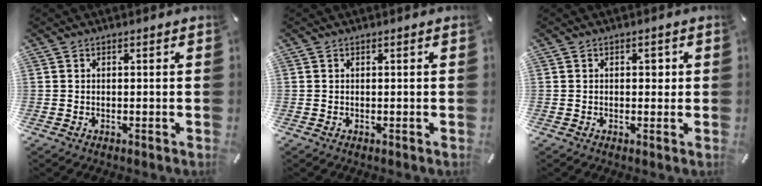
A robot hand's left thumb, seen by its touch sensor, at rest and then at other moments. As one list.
[{"total": 0.0}, {"total": 1.9, "force": [0.3, 1.4, 1.4], "torque": [-0.004, -0.002, -0.004]}]